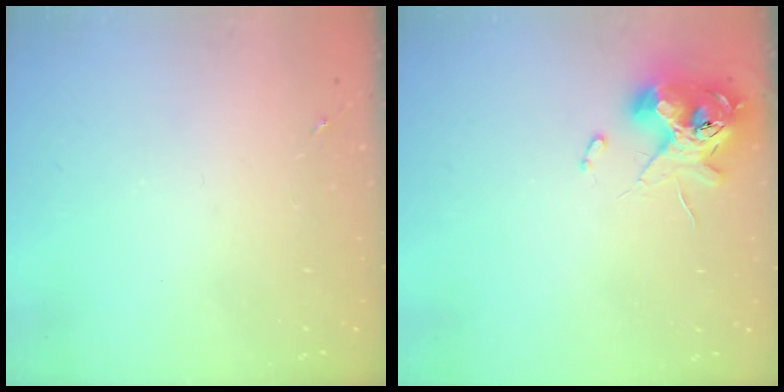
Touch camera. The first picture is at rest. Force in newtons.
{"total": 11.9, "press": 11.7, "slide": 2.1}